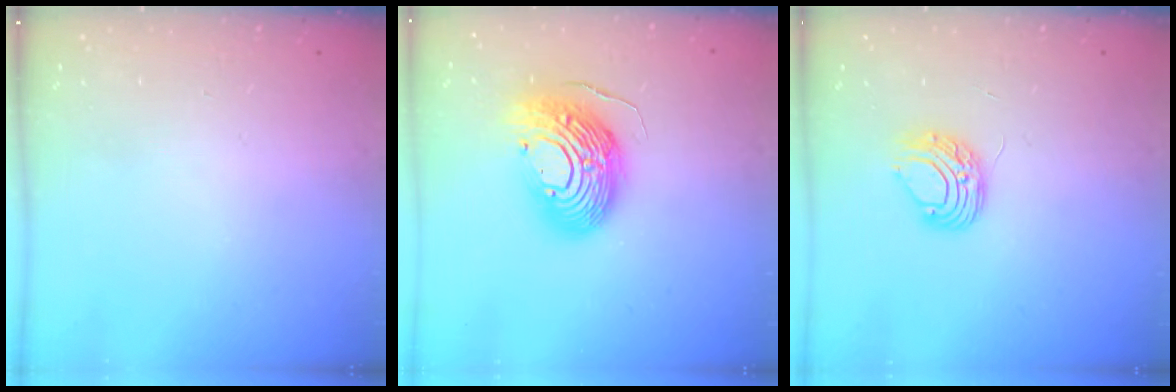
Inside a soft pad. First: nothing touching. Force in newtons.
{"total": 17.0, "press": 16.9, "slide": 1.5}
{"total": 7.5, "press": 7.4, "slide": 0.7}